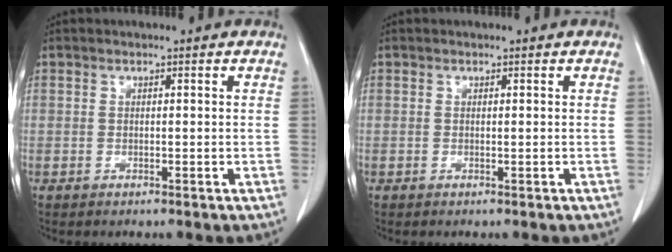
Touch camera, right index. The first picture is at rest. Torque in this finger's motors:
{"motor_torque": [0.11, -0.05, -0.02, 0.01]}